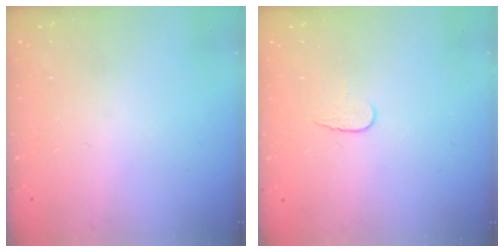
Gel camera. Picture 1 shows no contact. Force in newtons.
{"total": 4.3, "press": 4.2, "slide": 0.4}